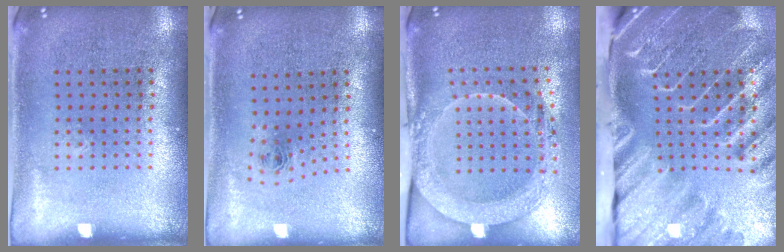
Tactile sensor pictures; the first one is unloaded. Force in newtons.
{"total": 0.9, "press": 0.4, "slide": 0.8}
{"total": 2.0, "press": 2.0, "slide": 0.2}
{"total": 4.7, "press": 3.5, "slide": 3.1}